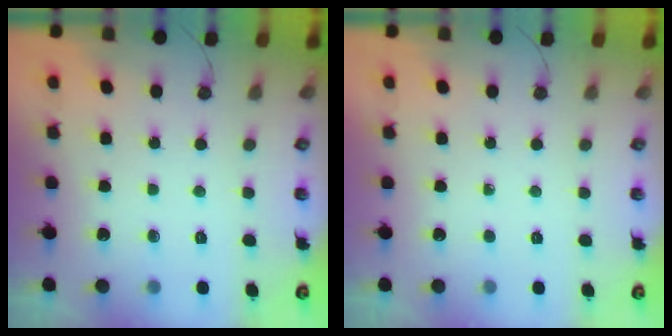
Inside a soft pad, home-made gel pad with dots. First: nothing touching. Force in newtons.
{"total": 0.0}